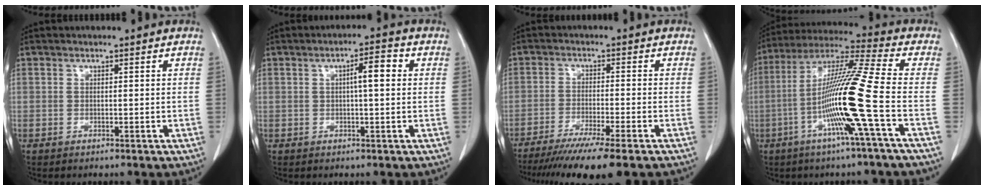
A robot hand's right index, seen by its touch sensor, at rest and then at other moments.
{"total": 4.2, "force": [0.8, 0.6, 4.1], "torque": [-0.064, 0.010, 0.008]}
{"total": 12.1, "force": [-9.5, -0.7, 7.4], "torque": [-0.103, -0.036, -0.149]}
{"total": 15.4, "force": [-4.3, -2.2, 14.7], "torque": [-0.280, -0.005, -0.094]}